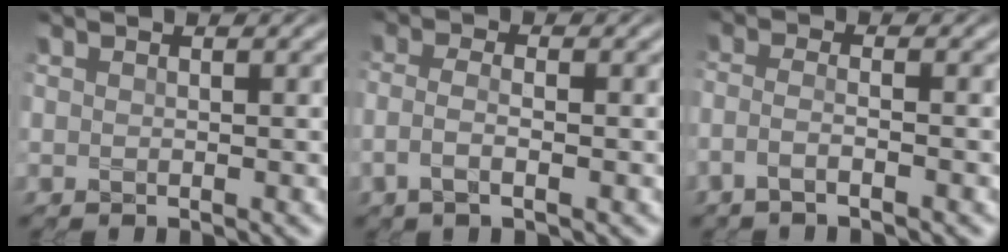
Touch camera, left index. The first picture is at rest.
{"total": 2.4, "force": [-0.7, 0.8, 2.1], "torque": [-0.042, -0.001, -0.020]}
{"total": 2.3, "force": [-1.3, 0.7, 1.8], "torque": [-0.029, -0.004, -0.038]}